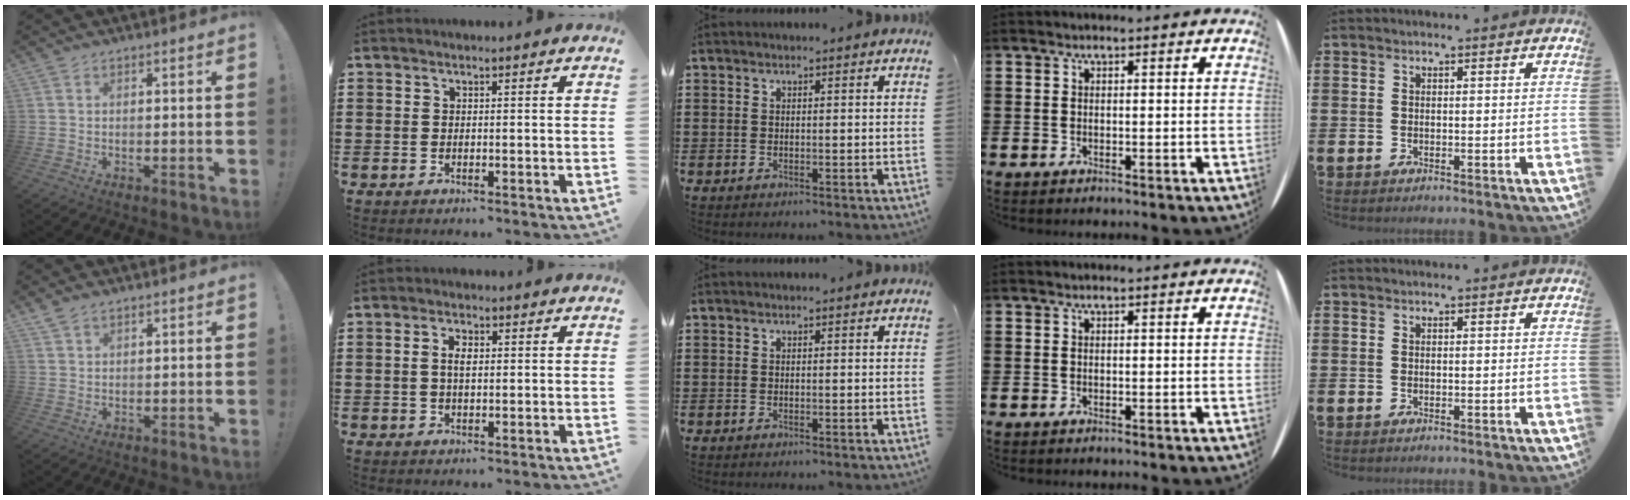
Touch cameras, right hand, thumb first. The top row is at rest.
{"thumb": {"total": 2.6, "force": [2.0, 1.1, 1.4], "torque": [-0.028, -0.005, 0.037]}, "index": {"total": 2.5, "force": [0.2, 1.2, 2.2], "torque": [-0.043, 0.007, 0.002]}}